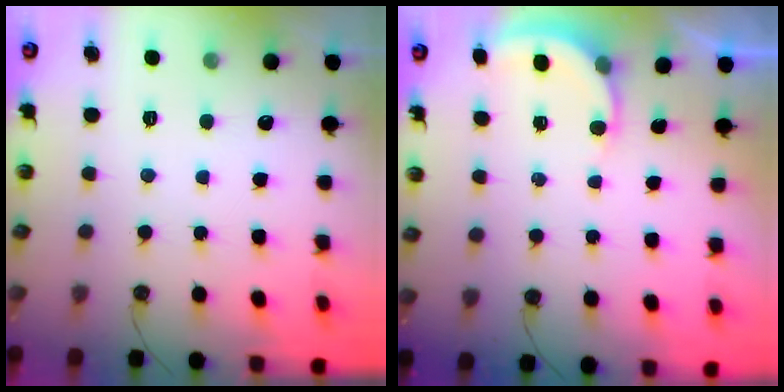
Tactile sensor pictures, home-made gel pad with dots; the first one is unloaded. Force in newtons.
{"total": 3.4, "press": 3.4, "slide": 0.3}